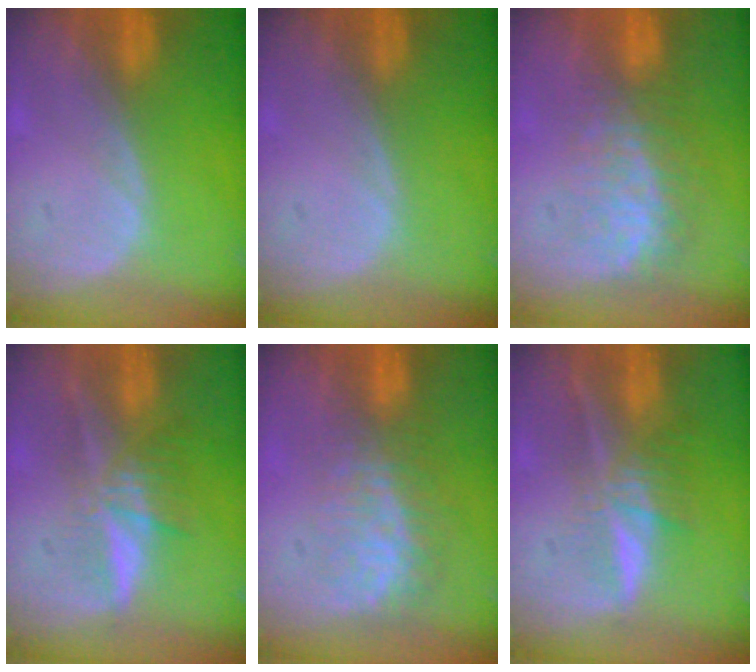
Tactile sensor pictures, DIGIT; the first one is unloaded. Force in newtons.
{"total": 0.0}
{"total": 8.2, "press": 7.4, "slide": 3.5}
{"total": 5.8, "press": 5.5, "slide": 2.0}
{"total": 8.3, "press": 7.2, "slide": 4.1}
{"total": 6.2, "press": 5.5, "slide": 2.9}